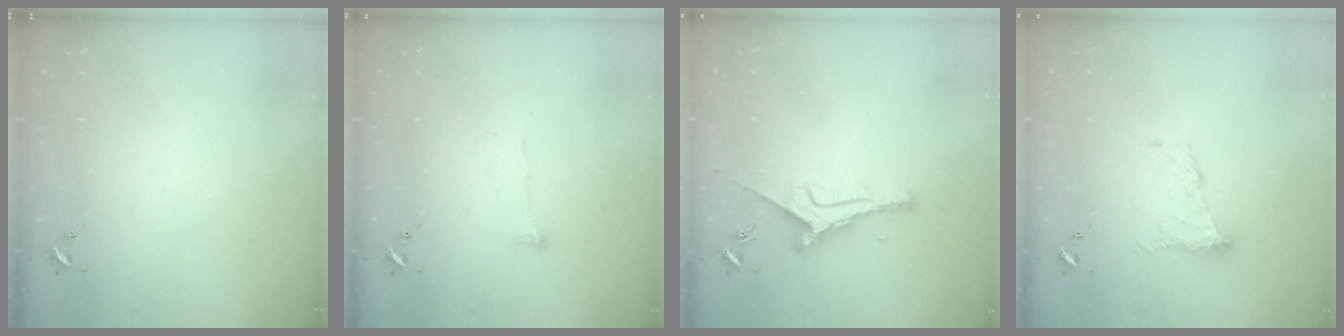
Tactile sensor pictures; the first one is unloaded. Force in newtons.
{"total": 4.6, "press": 4.5, "slide": 0.7}
{"total": 9.0, "press": 9.0, "slide": 0.6}
{"total": 10.9, "press": 10.9, "slide": 0.6}